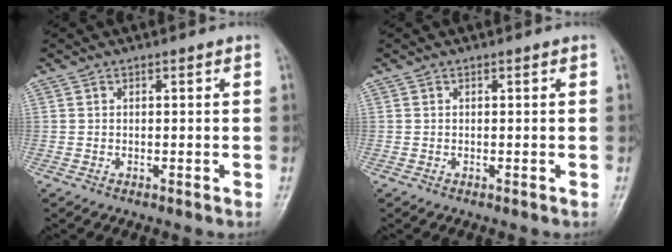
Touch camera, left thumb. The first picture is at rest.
{"total": 0.0}